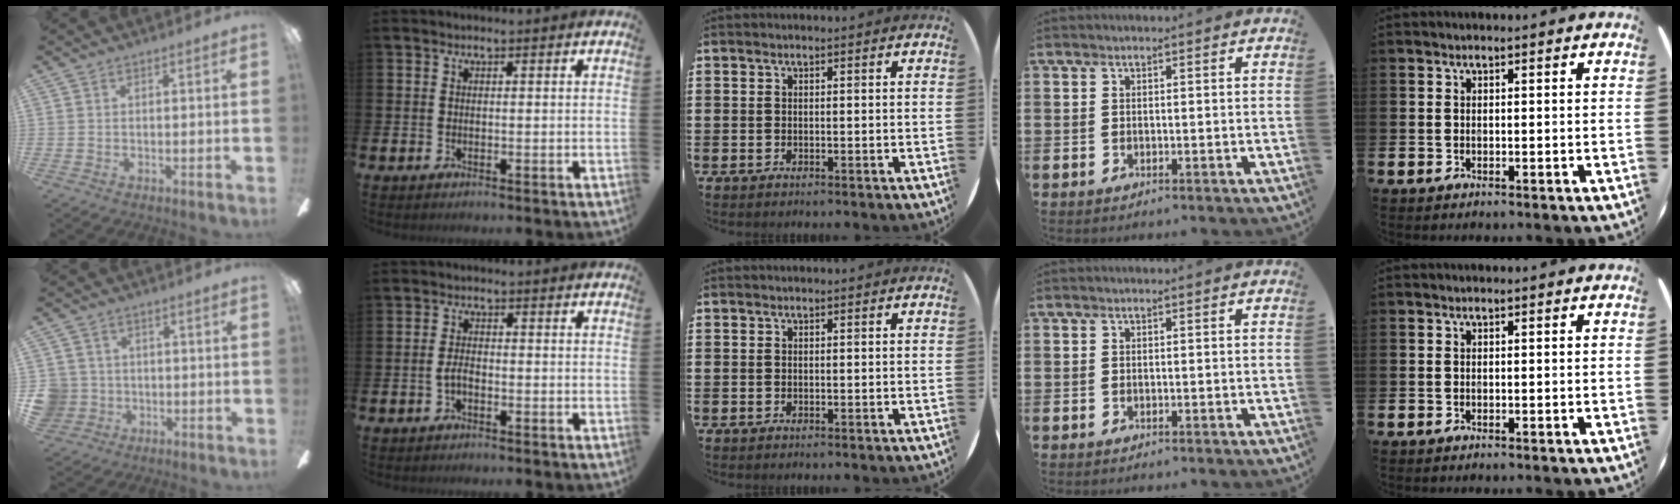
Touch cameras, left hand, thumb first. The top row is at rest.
{"thumb": {"total": 6.1, "force": [-0.4, 6.0, 1.2], "torque": [-0.048, 0.011, -0.005]}, "index": {"total": 1.9, "force": [-0.7, 1.0, 1.5], "torque": [-0.028, 0.002, -0.014]}}